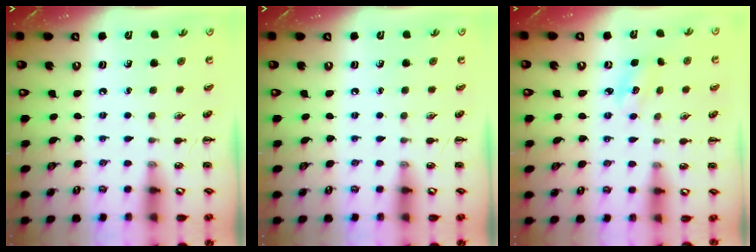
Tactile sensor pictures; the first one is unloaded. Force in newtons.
{"total": 0.0}
{"total": 3.8, "press": 3.6, "slide": 1.1}